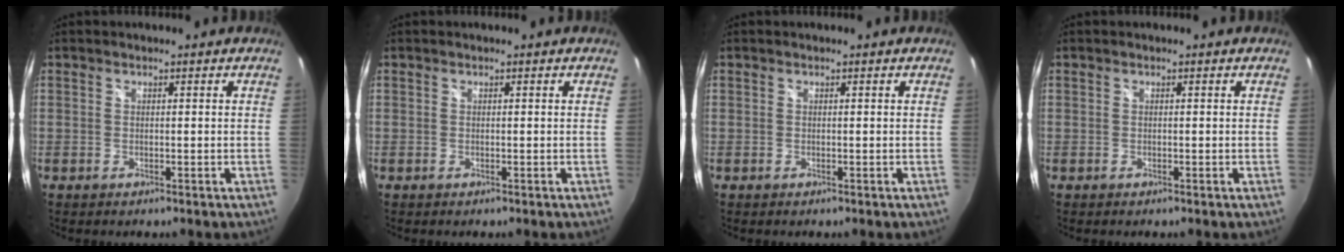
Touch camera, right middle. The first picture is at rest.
{"total": 0.0}
{"total": 0.0}
{"total": 0.0}